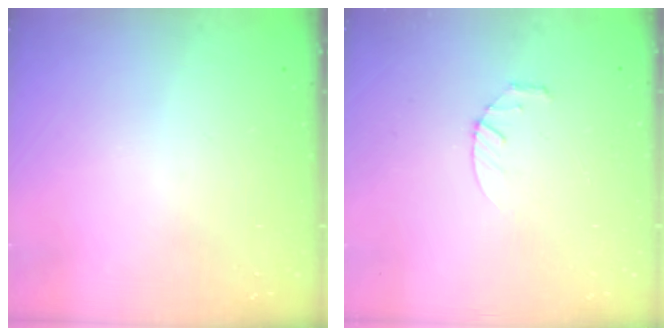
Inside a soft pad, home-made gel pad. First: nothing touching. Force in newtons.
{"total": 2.8, "press": 2.8, "slide": 0.4}